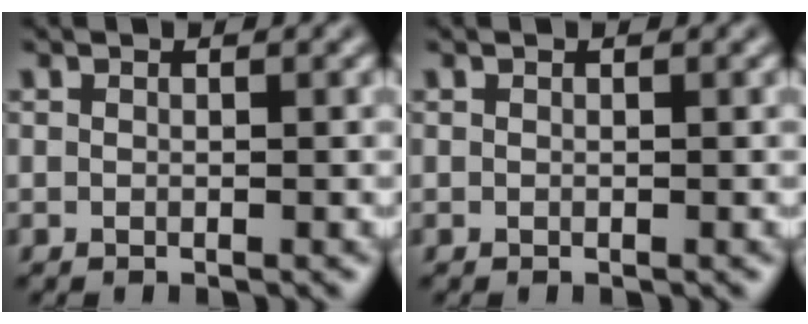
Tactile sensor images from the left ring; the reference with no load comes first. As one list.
[{"total": 0.0}]